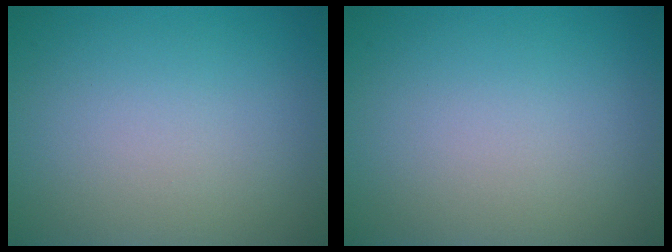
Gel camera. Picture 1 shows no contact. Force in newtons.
{"total": 0.0}